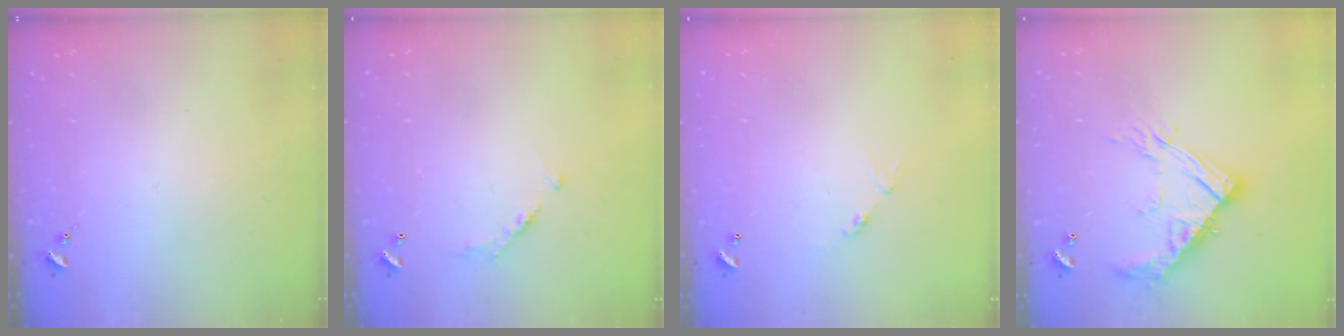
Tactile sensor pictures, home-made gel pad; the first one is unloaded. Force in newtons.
{"total": 6.5, "press": 6.5, "slide": 0.4}
{"total": 5.5, "press": 5.5, "slide": 0.4}
{"total": 17.2, "press": 17.2, "slide": 1.2}